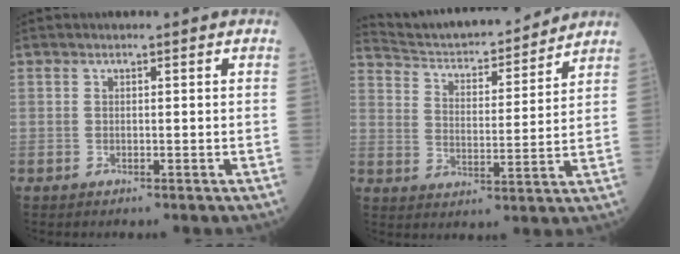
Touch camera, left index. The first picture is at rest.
{"total": 16.8, "force": [15.9, 2.2, 4.9], "torque": [-0.083, 0.007, 0.243]}